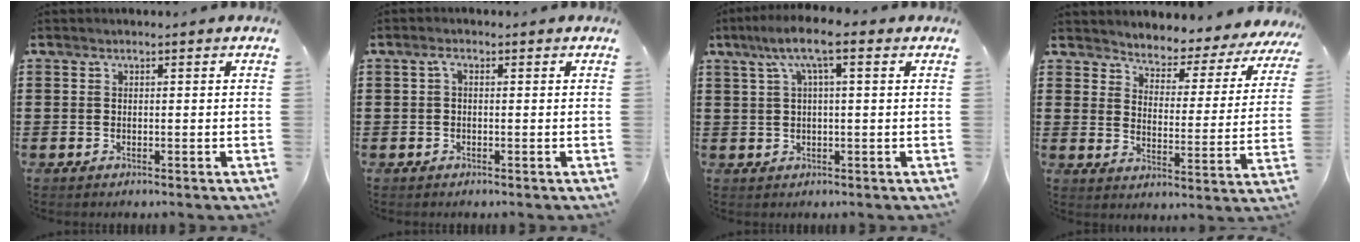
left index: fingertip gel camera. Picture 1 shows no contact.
{"total": 1.0, "force": [-0.2, 0.4, 0.9], "torque": [-0.021, 0.002, -0.004]}
{"total": 6.5, "force": [2.5, 1.0, 5.9], "torque": [-0.117, 0.010, 0.041]}
{"total": 3.1, "force": [3.0, 0.8, 0.0], "torque": [-0.026, -0.031, 0.042]}